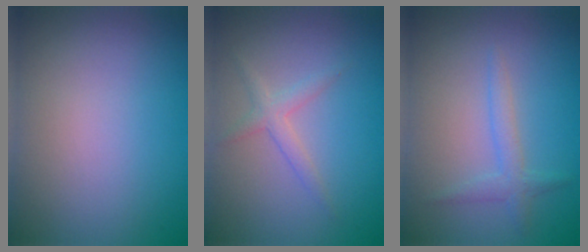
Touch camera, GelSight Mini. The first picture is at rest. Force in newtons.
{"total": 1.8, "press": 1.8, "slide": 0.1}
{"total": 1.8, "press": 1.7, "slide": 0.1}